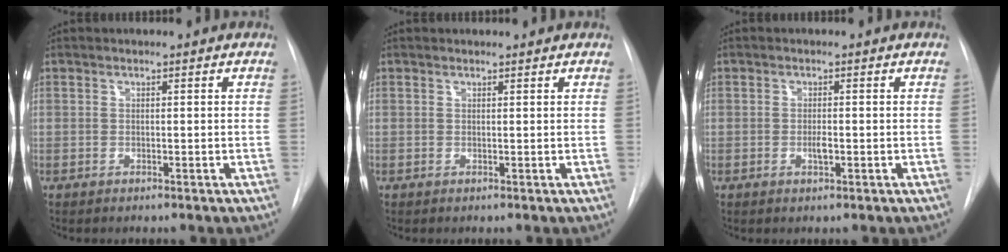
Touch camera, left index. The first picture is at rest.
{"total": 1.0, "force": [1.0, 0.1, 0.0], "torque": [-0.008, 0.008, 0.014]}
{"total": 1.4, "force": [-0.4, 0.4, 1.2], "torque": [-0.024, -0.001, -0.008]}